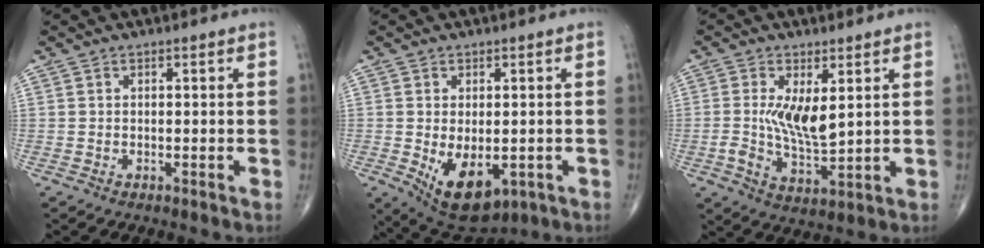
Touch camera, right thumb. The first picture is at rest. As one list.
[{"total": 10.4, "force": [-2.5, 5.7, 8.2], "torque": [-0.120, -0.013, -0.020]}, {"total": 8.2, "force": [1.5, 3.5, 7.3], "torque": [-0.129, -0.021, 0.036]}]